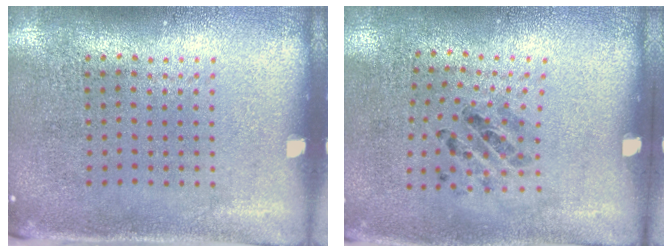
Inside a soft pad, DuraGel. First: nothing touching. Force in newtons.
{"total": 1.3, "press": 0.7, "slide": 1.2}